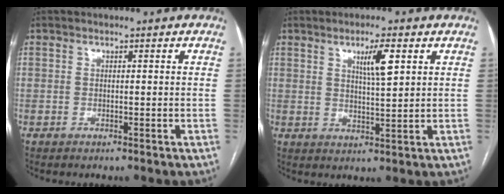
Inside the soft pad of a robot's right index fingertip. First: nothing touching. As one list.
[{"total": 5.1, "force": [2.3, 0.5, 4.5], "torque": [-0.076, -0.002, 0.040]}]